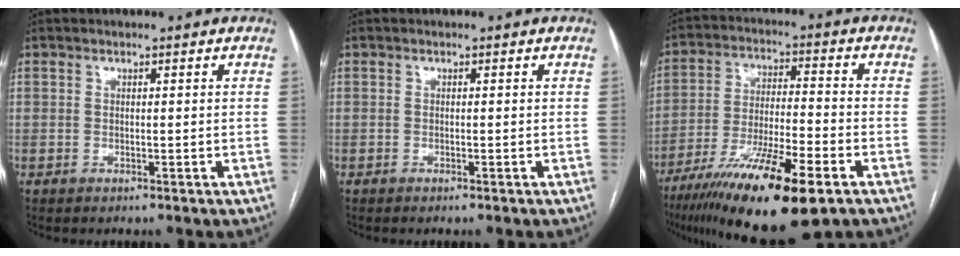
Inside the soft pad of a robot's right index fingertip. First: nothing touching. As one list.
[{"total": 0.0}, {"total": 18.3, "force": [-10.9, 1.9, 14.6], "torque": [-0.254, -0.041, -0.187]}]